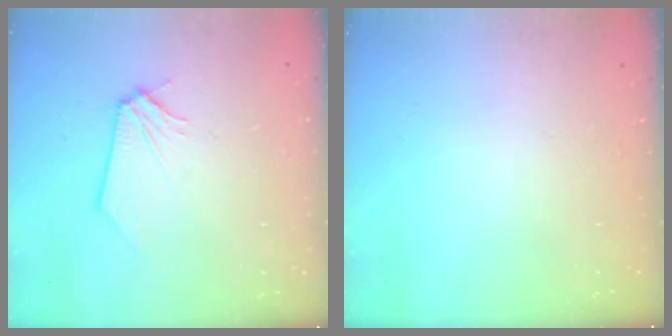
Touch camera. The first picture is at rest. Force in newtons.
{"total": 0.0}